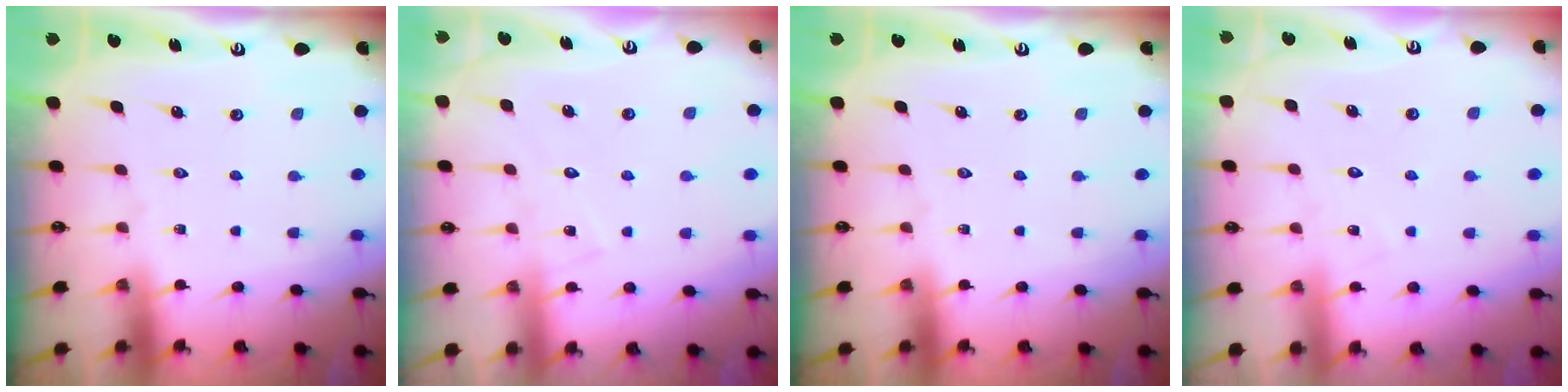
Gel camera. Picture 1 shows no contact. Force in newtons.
{"total": 8.1, "press": 8.0, "slide": 0.3}
{"total": 0.0}
{"total": 5.6, "press": 5.6, "slide": 0.4}